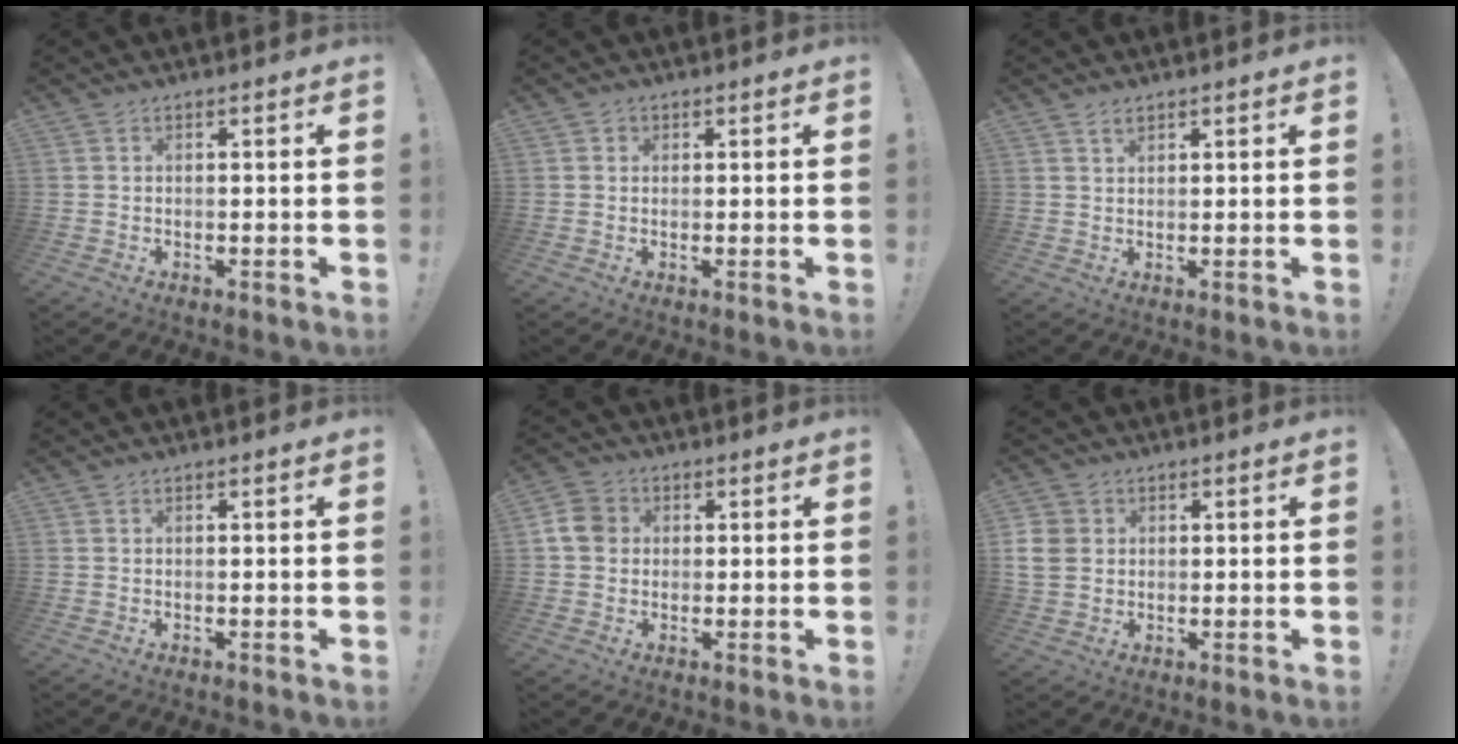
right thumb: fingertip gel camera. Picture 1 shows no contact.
{"total": 1.1, "force": [0.5, 1.0, 0.1], "torque": [-0.001, 0.000, 0.008]}
{"total": 1.8, "force": [1.3, 0.9, 0.8], "torque": [-0.007, -0.006, 0.022]}
{"total": 0.0}
{"total": 7.3, "force": [0.9, 6.3, 3.5], "torque": [-0.067, 0.012, 0.018]}
{"total": 6.1, "force": [1.1, 5.4, 2.5], "torque": [-0.055, 0.003, 0.024]}